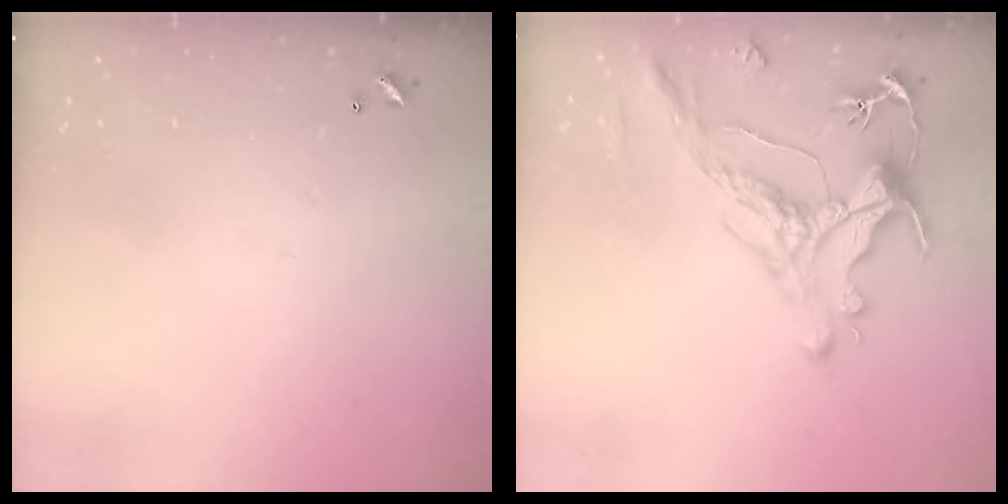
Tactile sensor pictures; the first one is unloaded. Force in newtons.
{"total": 1.7, "press": 0.9, "slide": 1.4}